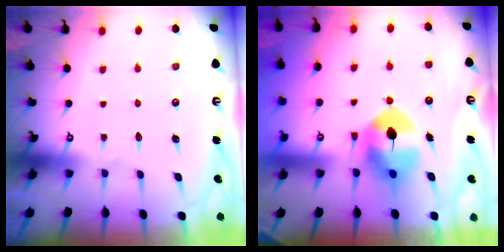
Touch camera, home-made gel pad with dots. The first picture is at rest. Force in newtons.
{"total": 9.7, "press": 9.6, "slide": 1.5}